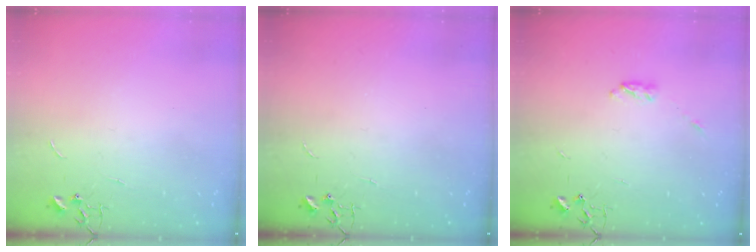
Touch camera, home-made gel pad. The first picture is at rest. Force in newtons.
{"total": 0.0}
{"total": 3.7, "press": 3.7, "slide": 0.6}